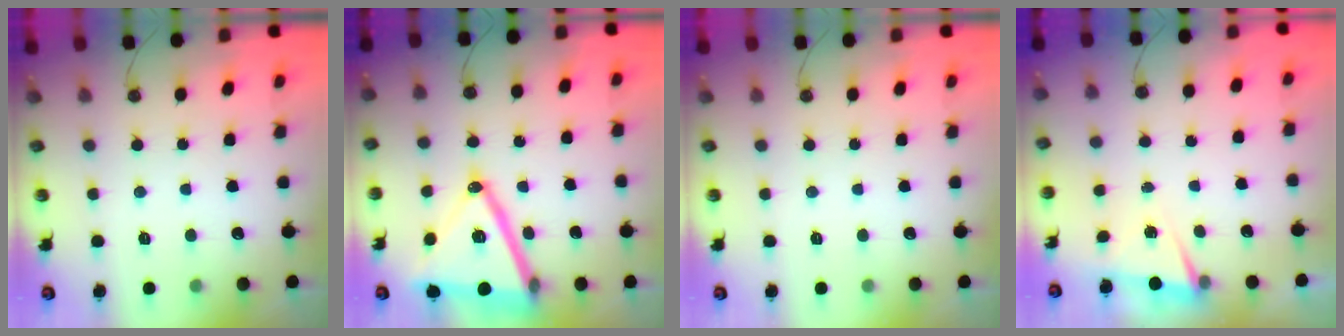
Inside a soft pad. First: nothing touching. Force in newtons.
{"total": 21.4, "press": 21.0, "slide": 3.7}
{"total": 0.0}
{"total": 2.8, "press": 1.8, "slide": 2.2}